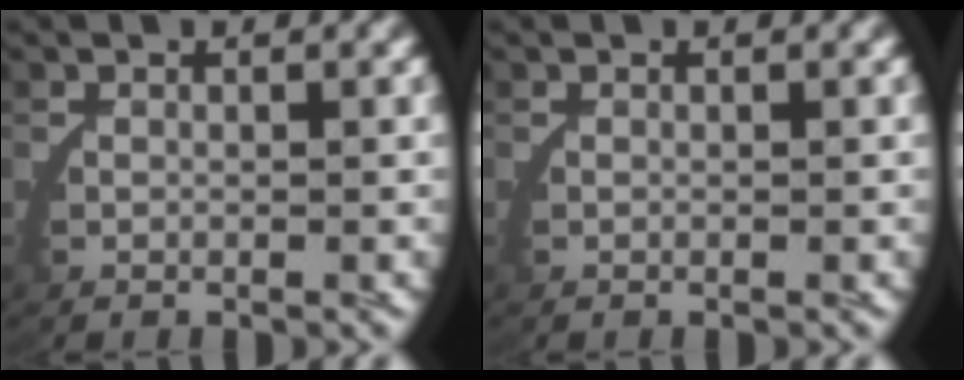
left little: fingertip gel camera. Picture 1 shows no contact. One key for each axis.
{"total": 0.0}